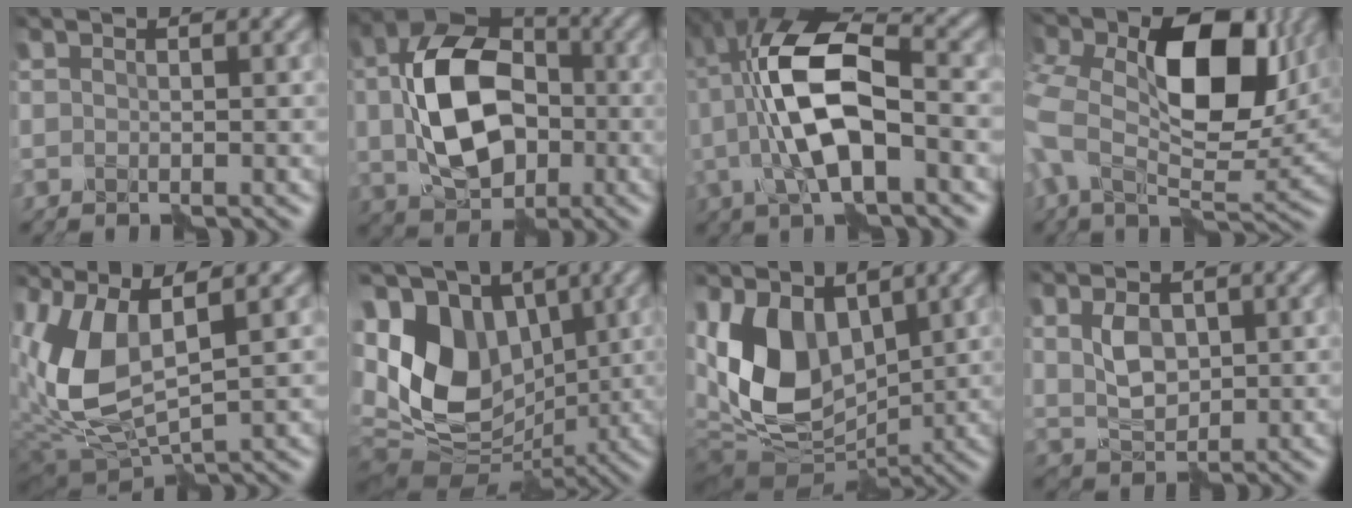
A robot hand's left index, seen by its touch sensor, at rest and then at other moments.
{"total": 10.8, "force": [-0.1, 7.4, 7.8], "torque": [-0.162, -0.003, -0.001]}
{"total": 8.7, "force": [-0.6, 3.3, 8.0], "torque": [-0.157, 0.017, -0.017]}
{"total": 14.4, "force": [2.9, 8.4, 11.4], "torque": [-0.236, -0.003, 0.051]}
{"total": 8.4, "force": [1.9, 3.5, 7.4], "torque": [-0.181, -0.002, 0.039]}
{"total": 11.3, "force": [1.8, 7.9, 7.9], "torque": [-0.168, 0.001, 0.016]}
{"total": 9.4, "force": [1.1, 6.0, 7.1], "torque": [-0.151, -0.012, 0.015]}
{"total": 2.7, "force": [0.8, 1.7, 2.0], "torque": [-0.042, -0.002, 0.021]}